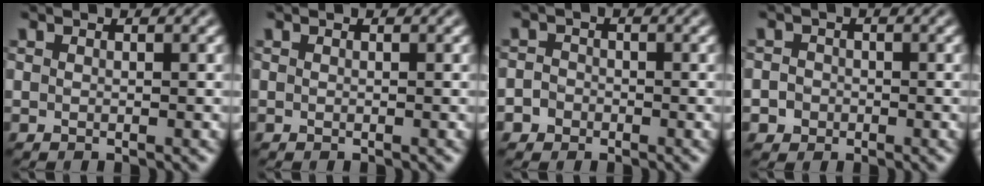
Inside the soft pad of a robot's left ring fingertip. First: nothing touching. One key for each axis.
{"total": 0.0}
{"total": 1.8, "fx": -0.9, "fy": 1.5, "fz": 0.4, "tx": 0.008, "ty": 0.004, "tz": -0.018}
{"total": 2.1, "fx": -0.7, "fy": 1.9, "fz": 0.4, "tx": 0.008, "ty": 0.007, "tz": -0.021}